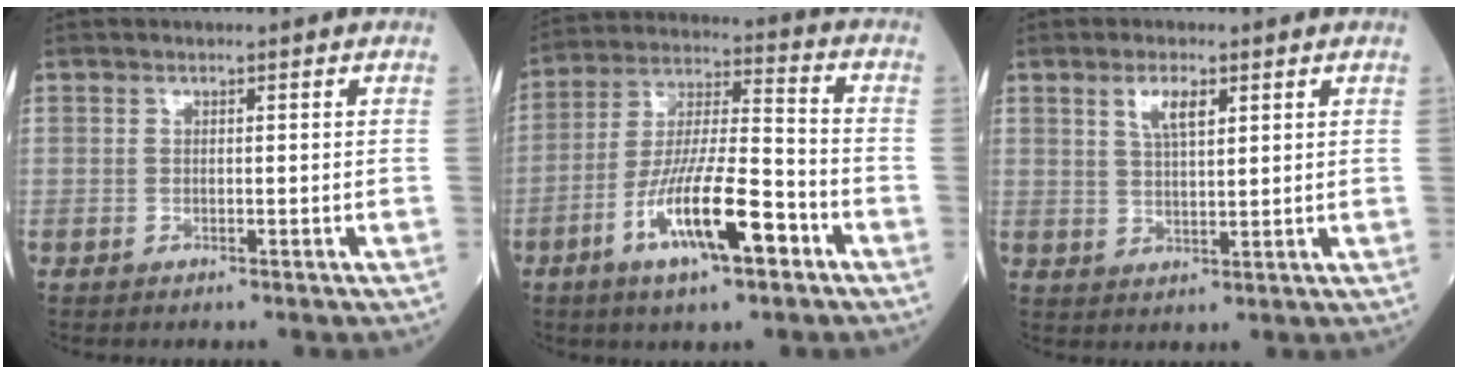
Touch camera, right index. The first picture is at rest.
{"total": 13.9, "force": [-6.4, 2.6, 12.1], "torque": [-0.225, -0.006, -0.116]}
{"total": 4.1, "force": [2.1, 1.1, 3.4], "torque": [-0.066, 0.003, 0.041]}